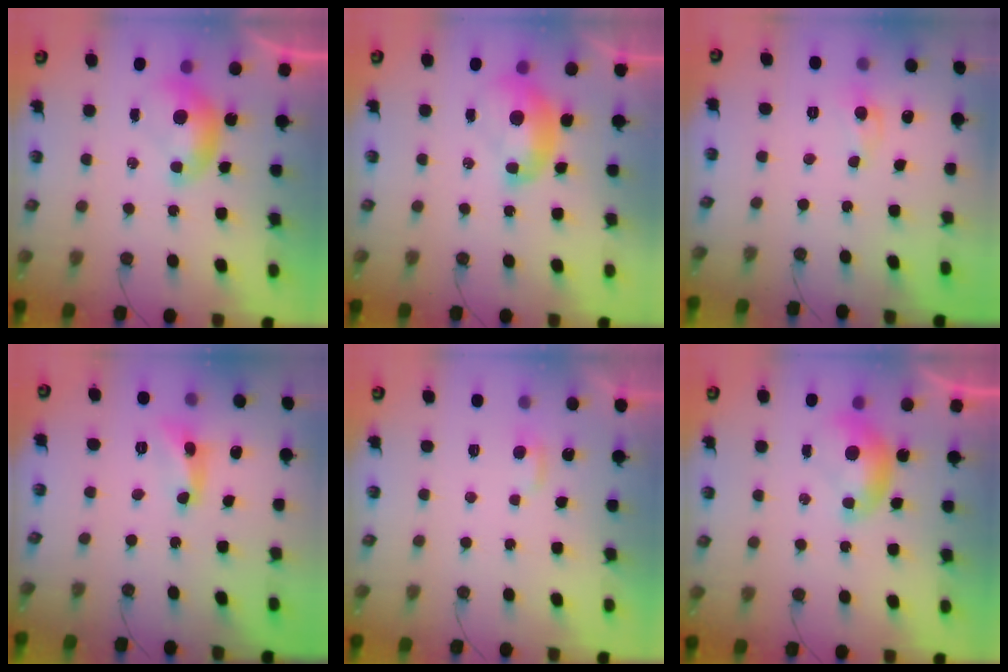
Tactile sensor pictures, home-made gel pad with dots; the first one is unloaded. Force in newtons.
{"total": 2.5, "press": 2.5, "slide": 0.3}
{"total": 0.0}
{"total": 4.2, "press": 4.2, "slide": 0.4}
{"total": 2.9, "press": 2.8, "slide": 0.4}
{"total": 0.0}